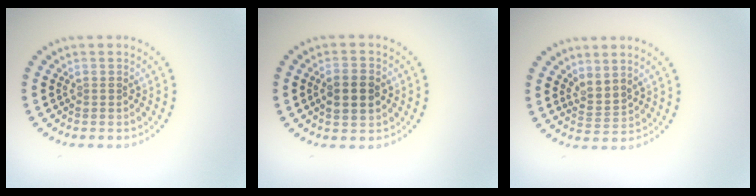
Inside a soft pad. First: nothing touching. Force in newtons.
{"total": 2.9, "press": 2.9, "slide": 0.2}
{"total": 2.1, "press": 1.3, "slide": 1.6}